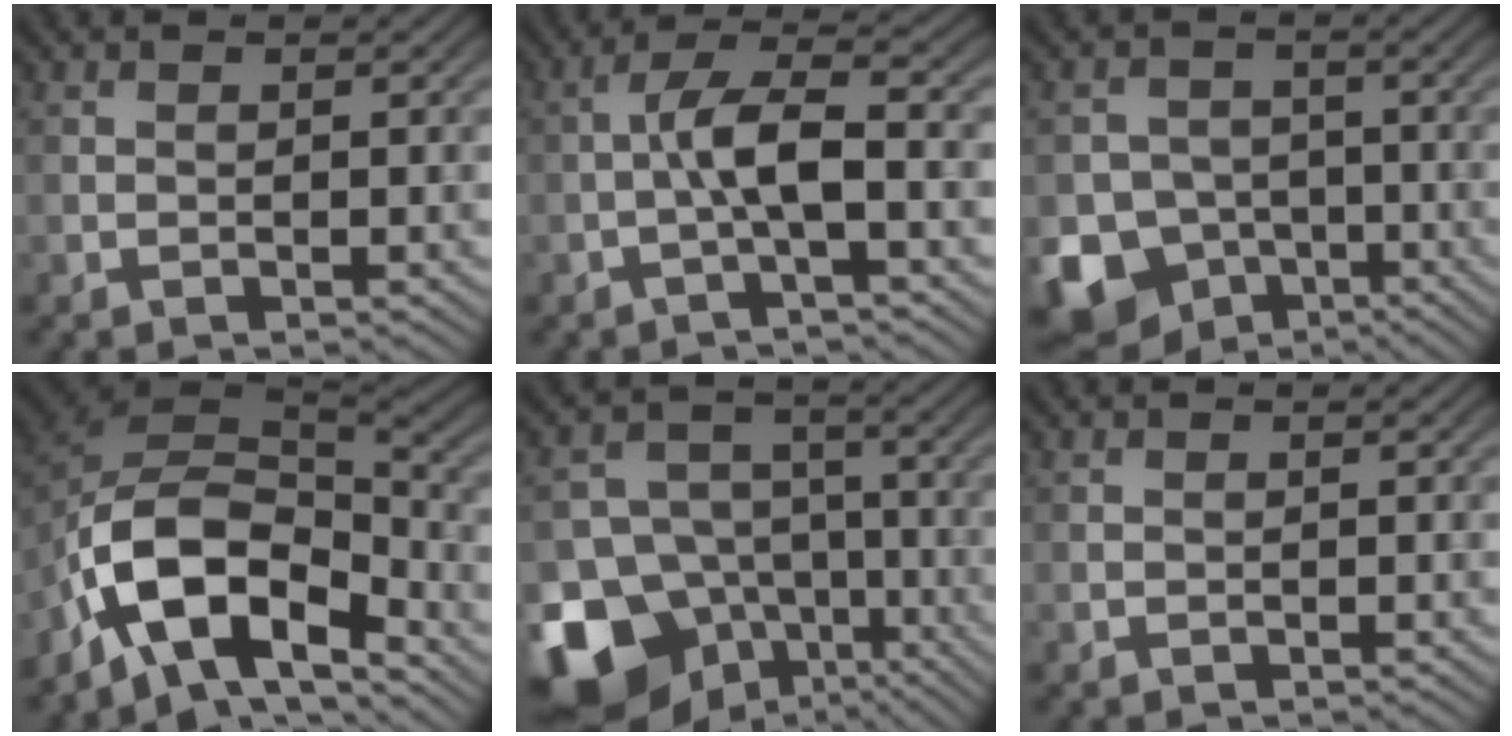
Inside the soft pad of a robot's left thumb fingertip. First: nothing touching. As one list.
[{"total": 5.4, "force": [-1.2, 1.2, 5.2], "torque": [-0.099, 0.019, -0.033]}, {"total": 10.1, "force": [-5.4, 8.1, 2.9], "torque": [-0.062, -0.028, -0.113]}, {"total": 13.4, "force": [-6.8, 6.8, 9.2], "torque": [-0.175, -0.017, -0.134]}, {"total": 16.8, "force": [-9.7, 12.2, 6.0], "torque": [-0.157, -0.049, -0.154]}, {"total": 0.0}]